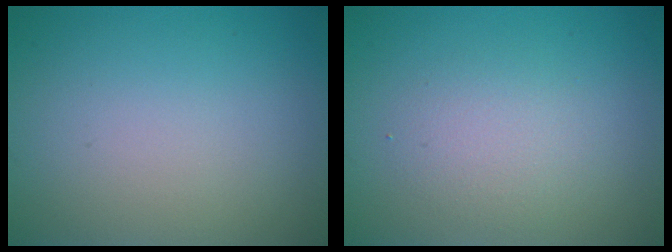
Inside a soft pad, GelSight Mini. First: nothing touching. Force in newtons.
{"total": 2.3, "press": 2.3, "slide": 0.1}